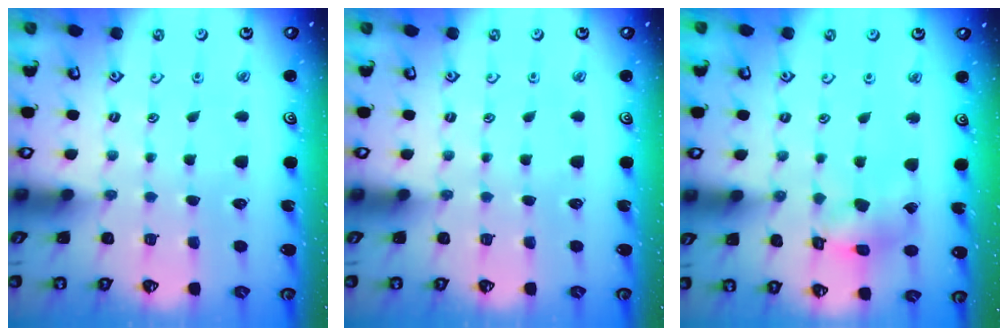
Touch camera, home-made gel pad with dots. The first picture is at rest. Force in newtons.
{"total": 0.0}
{"total": 9.7, "press": 9.7, "slide": 1.1}